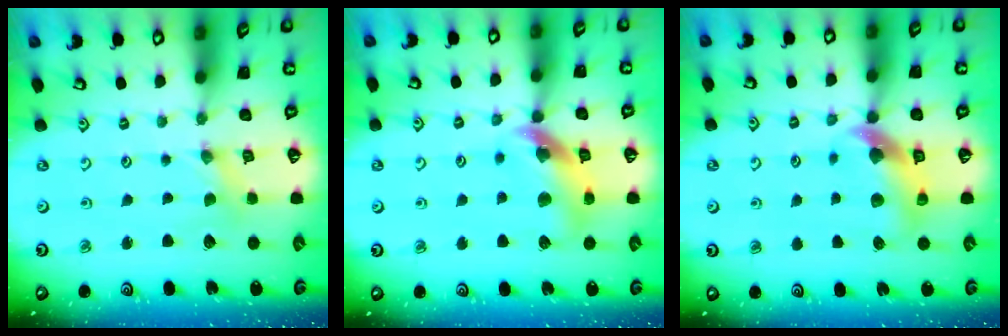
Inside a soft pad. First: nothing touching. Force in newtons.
{"total": 13.4, "press": 13.3, "slide": 1.7}
{"total": 9.9, "press": 9.8, "slide": 1.6}